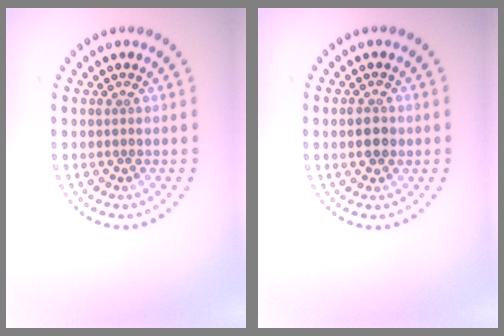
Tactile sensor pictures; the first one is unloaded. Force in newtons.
{"total": 2.3, "press": 2.3, "slide": 0.0}